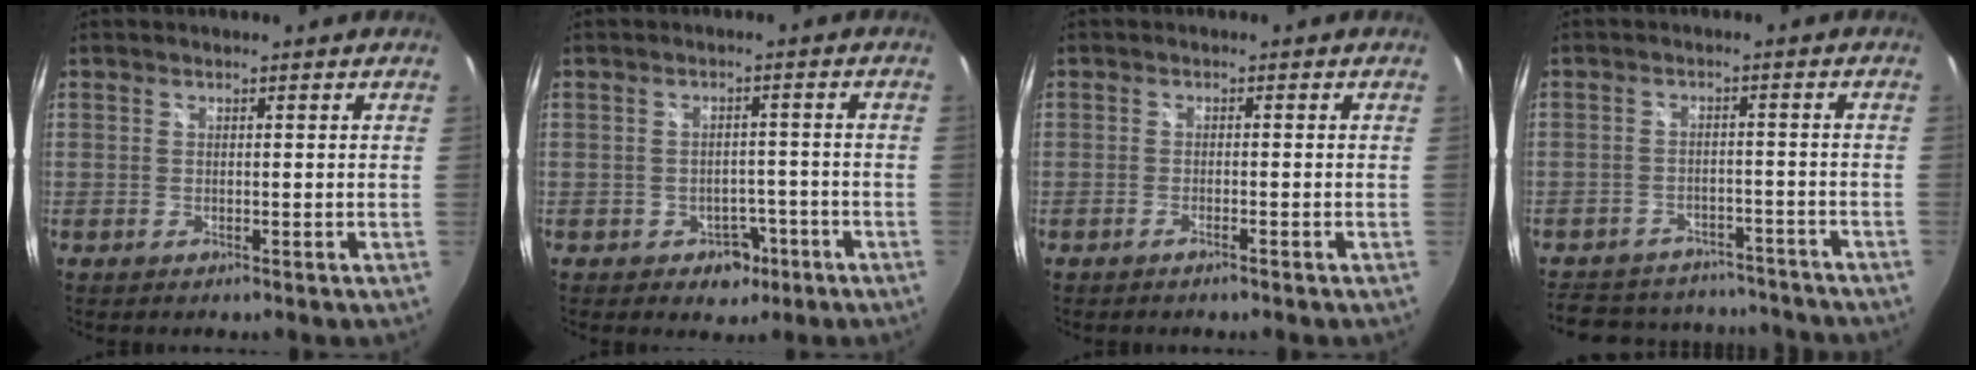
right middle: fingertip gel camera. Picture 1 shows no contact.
{"total": 4.5, "force": [-2.4, 3.5, 1.5], "torque": [-0.033, 0.008, -0.022]}
{"total": 1.4, "force": [-1.2, 0.0, 0.6], "torque": [-0.017, -0.001, -0.022]}
{"total": 19.6, "force": [-16.5, 8.3, 6.4], "torque": [-0.148, 0.030, -0.210]}